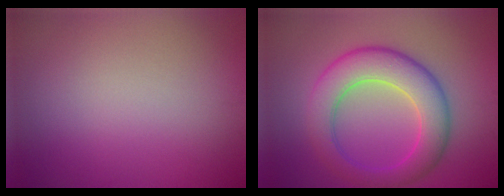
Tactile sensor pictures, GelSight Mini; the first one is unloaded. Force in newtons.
{"total": 7.3, "press": 7.3, "slide": 0.3}